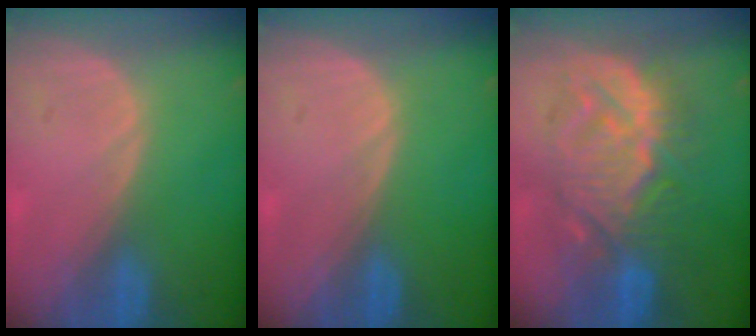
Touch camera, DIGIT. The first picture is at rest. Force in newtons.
{"total": 0.0}
{"total": 10.5, "press": 10.5, "slide": 0.5}